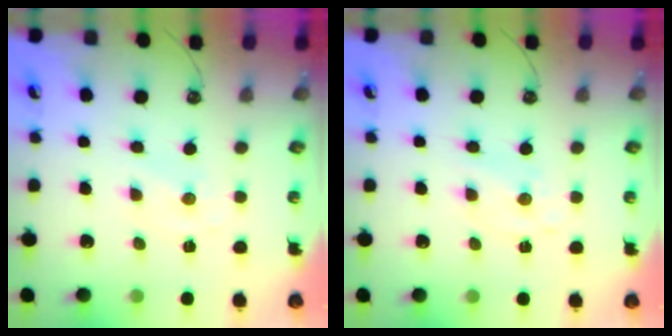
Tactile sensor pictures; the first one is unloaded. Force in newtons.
{"total": 1.5, "press": 1.5, "slide": 0.3}